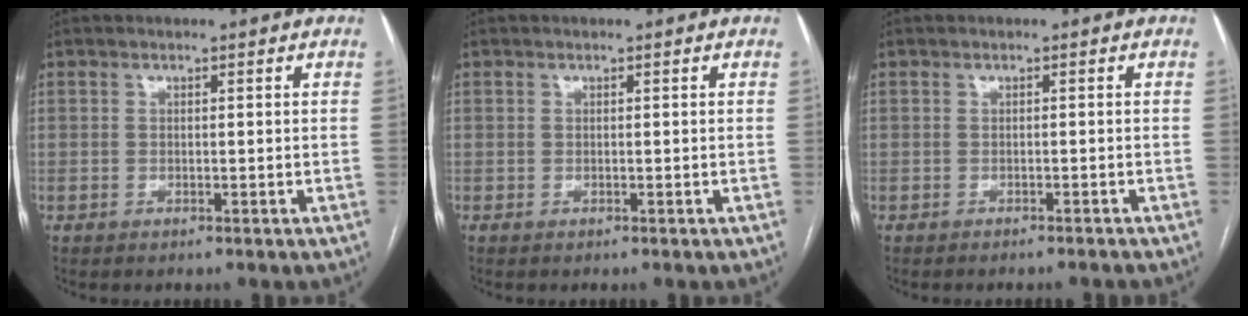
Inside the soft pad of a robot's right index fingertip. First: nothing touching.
{"total": 0.0}
{"total": 2.3, "force": [-2.2, -0.1, 0.6], "torque": [-0.006, -0.003, -0.029]}